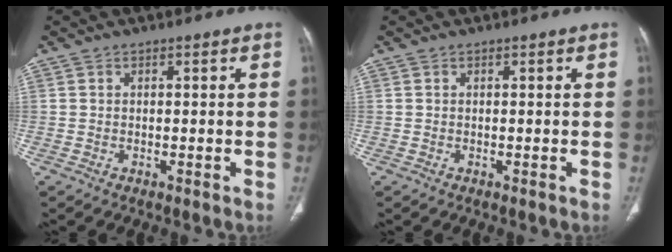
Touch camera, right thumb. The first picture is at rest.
{"total": 0.0}